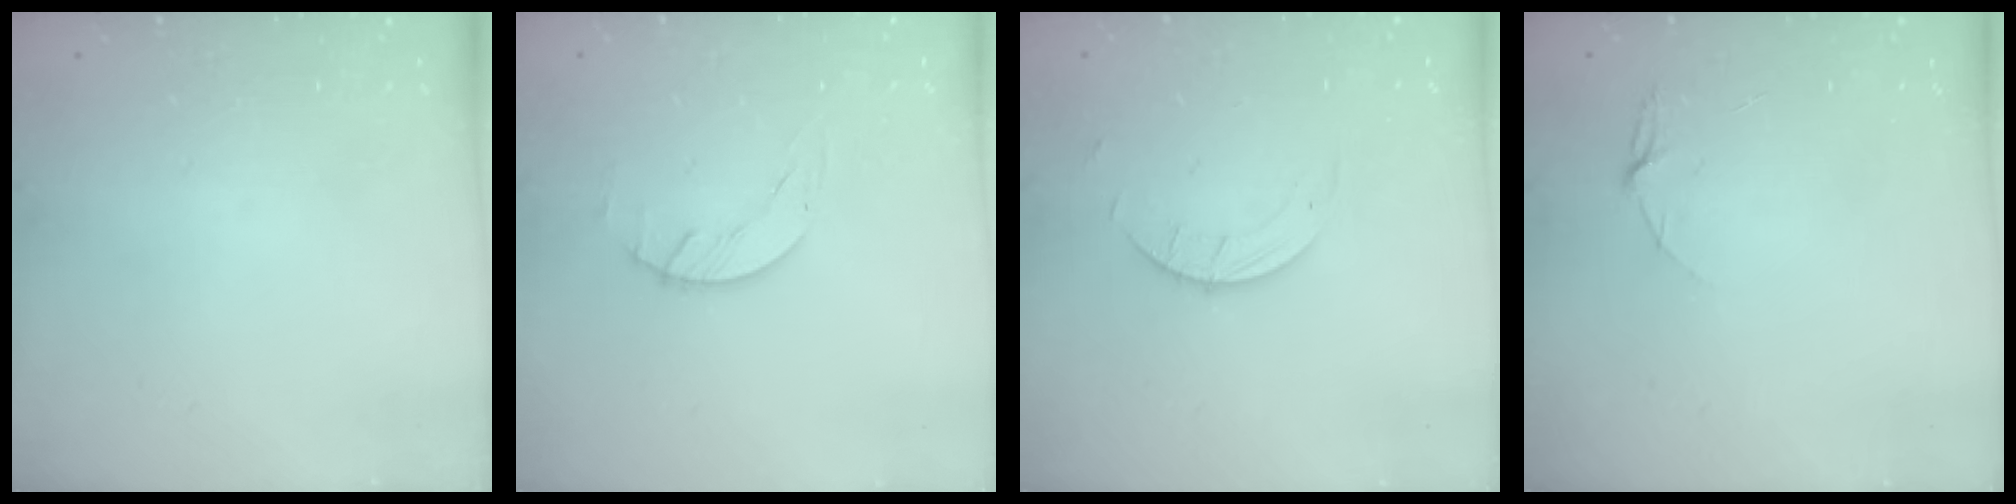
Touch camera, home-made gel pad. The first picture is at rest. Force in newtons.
{"total": 1.7, "press": 1.7, "slide": 0.1}
{"total": 1.5, "press": 1.5, "slide": 0.1}
{"total": 4.0, "press": 4.0, "slide": 0.5}